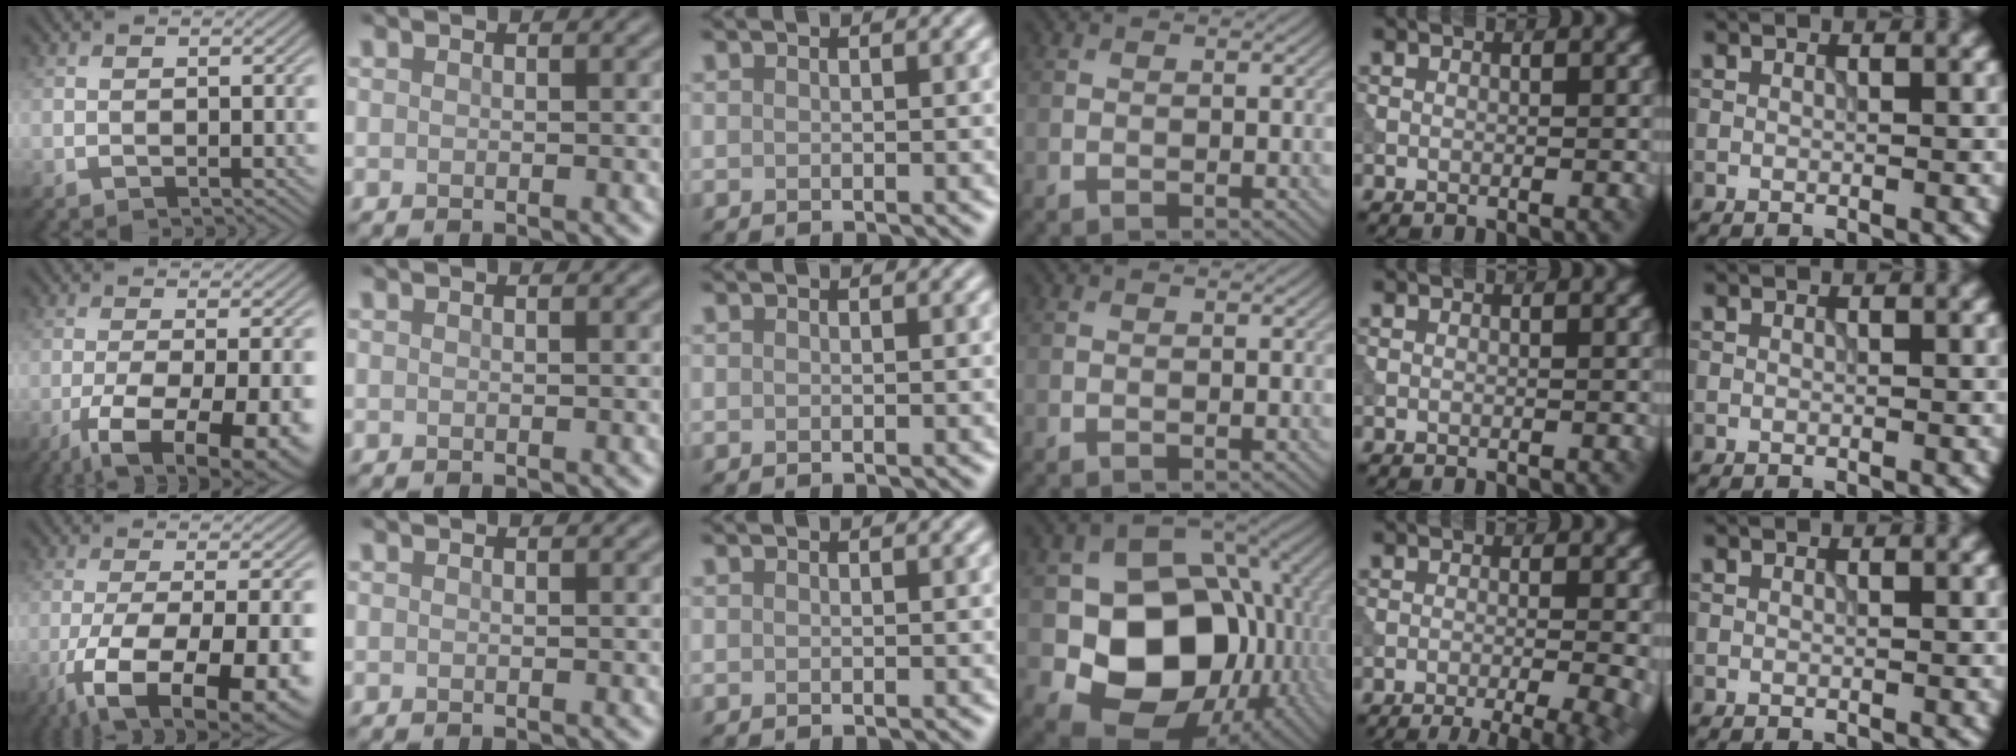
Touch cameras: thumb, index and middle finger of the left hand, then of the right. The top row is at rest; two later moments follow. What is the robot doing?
{"motion": "extract", "object": "tissue"}